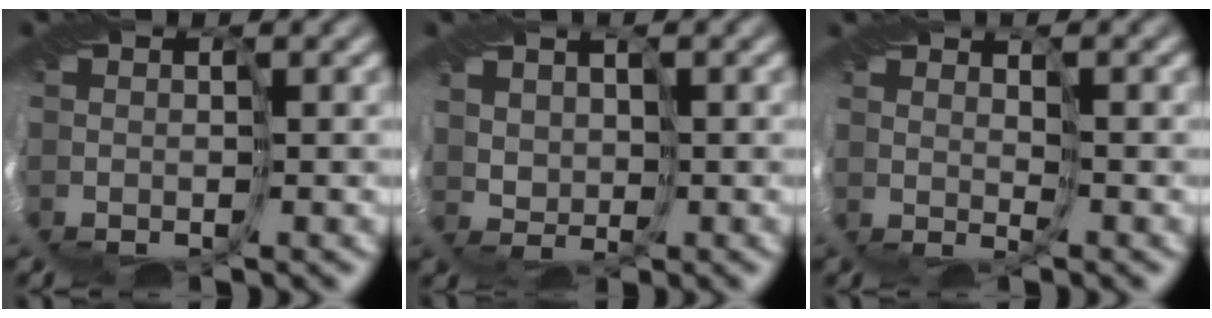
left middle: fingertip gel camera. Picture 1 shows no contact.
{"total": 2.6, "force": [2.1, 0.1, -1.5], "torque": [0.011, 0.006, 0.046]}
{"total": 2.5, "force": [1.3, -1.5, -1.5], "torque": [0.022, -0.001, 0.024]}